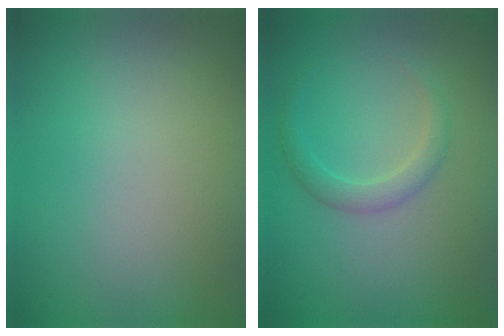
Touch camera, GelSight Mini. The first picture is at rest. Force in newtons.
{"total": 1.8, "press": 1.8, "slide": 0.1}